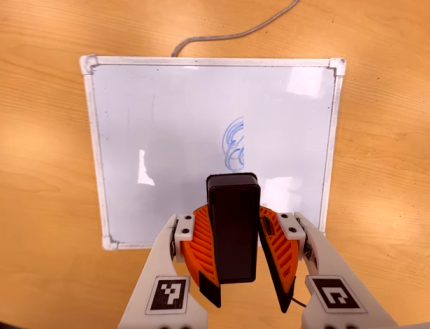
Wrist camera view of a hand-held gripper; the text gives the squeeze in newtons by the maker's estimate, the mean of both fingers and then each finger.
{"total": 9.0, "left": 9.6, "right": 8.3}